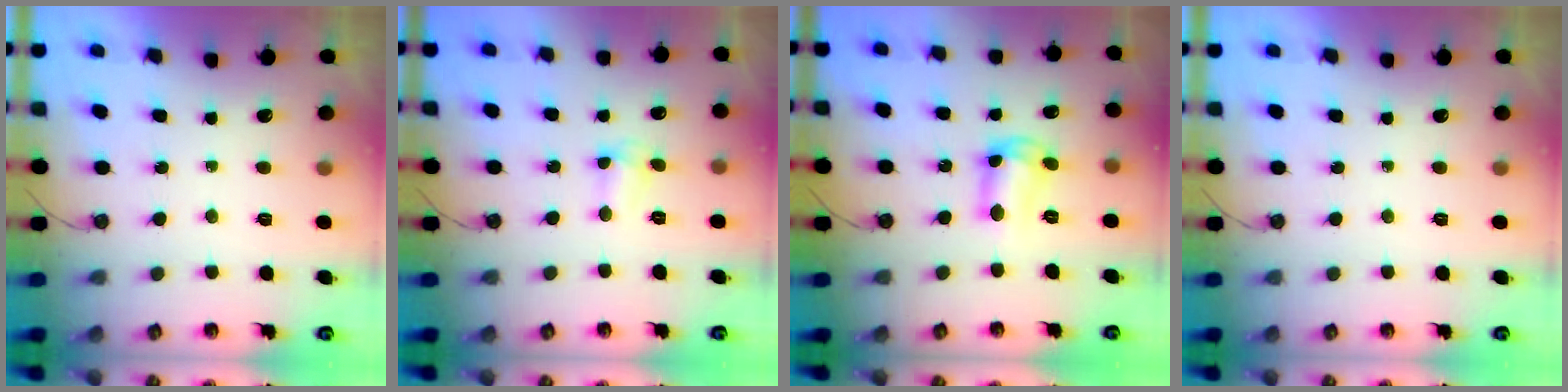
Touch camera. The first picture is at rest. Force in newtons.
{"total": 4.5, "press": 4.4, "slide": 0.6}
{"total": 9.5, "press": 9.5, "slide": 0.4}
{"total": 0.0}